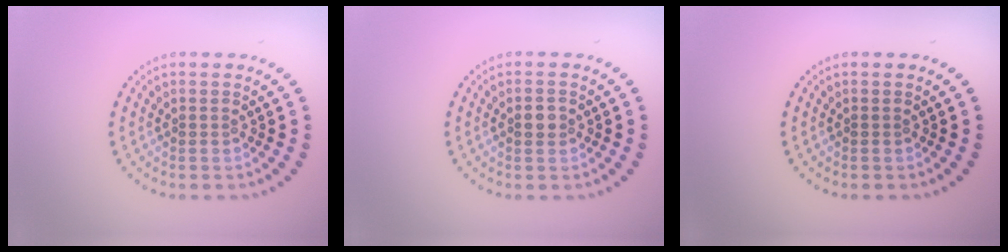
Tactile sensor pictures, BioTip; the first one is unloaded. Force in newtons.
{"total": 1.3, "press": 1.2, "slide": 0.4}
{"total": 0.0}